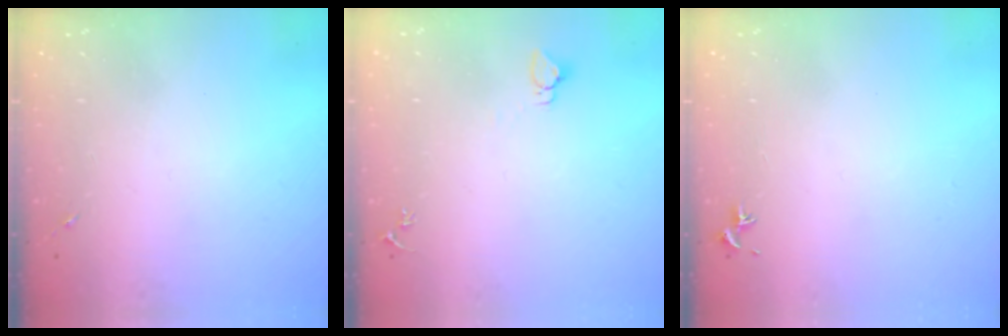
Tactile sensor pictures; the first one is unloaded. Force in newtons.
{"total": 2.9, "press": 2.9, "slide": 0.1}
{"total": 0.7, "press": 0.6, "slide": 0.5}